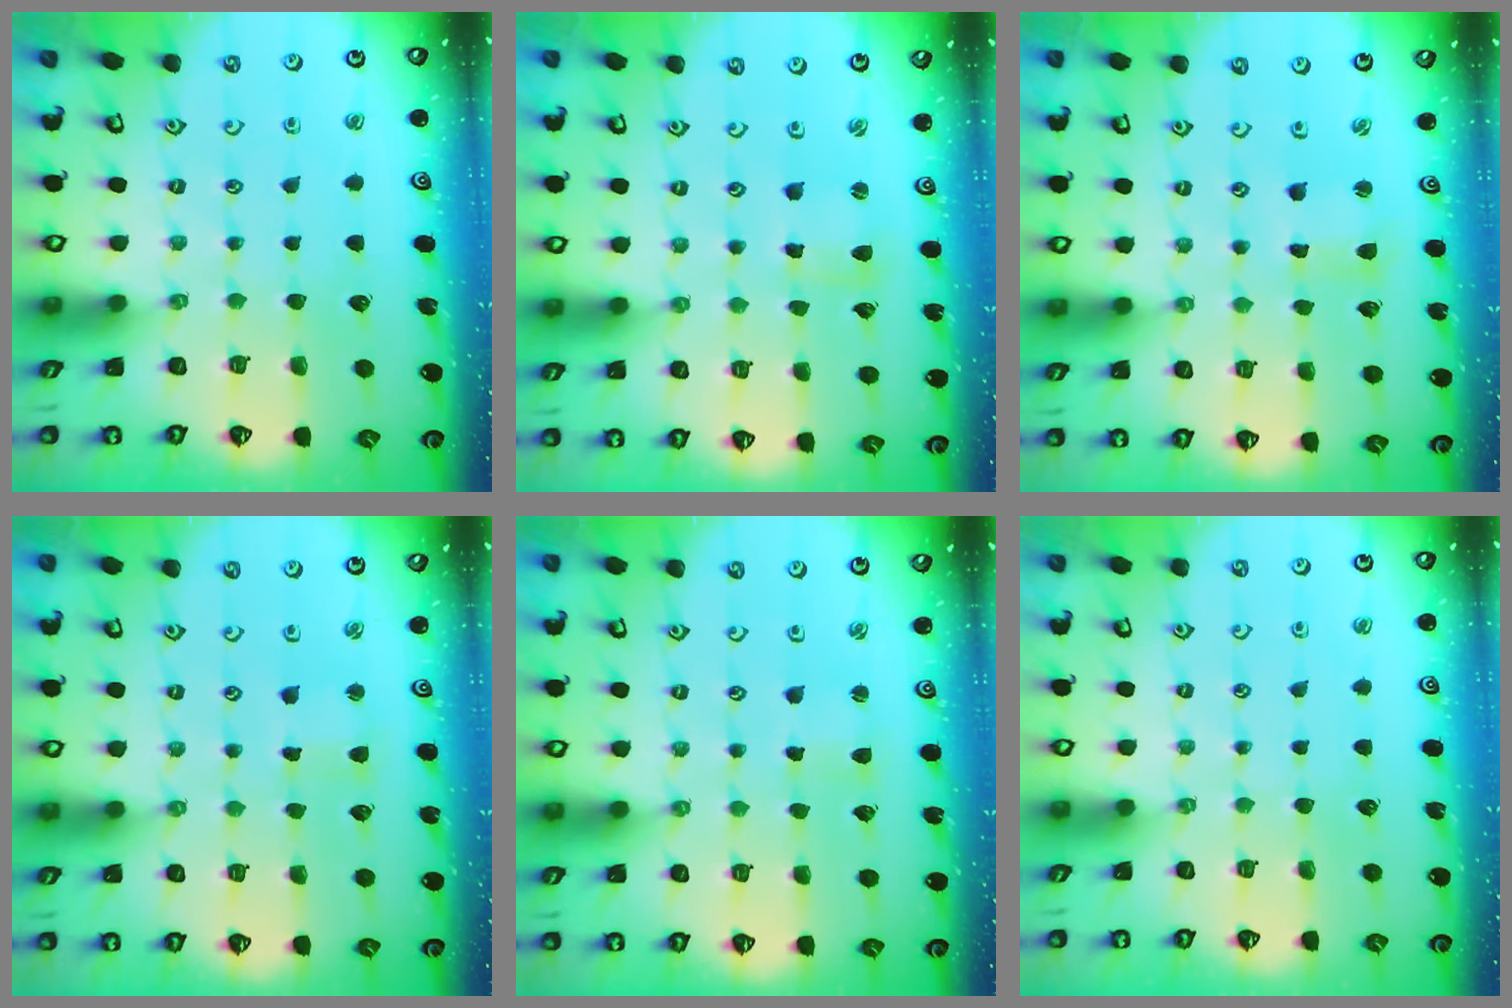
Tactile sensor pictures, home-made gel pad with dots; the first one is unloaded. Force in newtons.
{"total": 2.5, "press": 2.5, "slide": 0.3}
{"total": 2.7, "press": 2.7, "slide": 0.3}
{"total": 3.0, "press": 2.9, "slide": 0.6}
{"total": 2.1, "press": 2.1, "slide": 0.2}
{"total": 0.0}